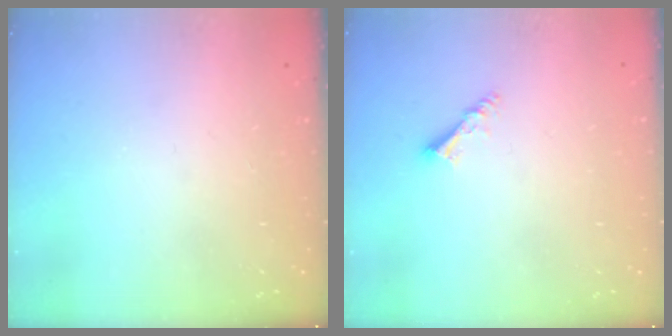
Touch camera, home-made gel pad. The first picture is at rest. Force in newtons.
{"total": 3.9, "press": 3.9, "slide": 0.3}